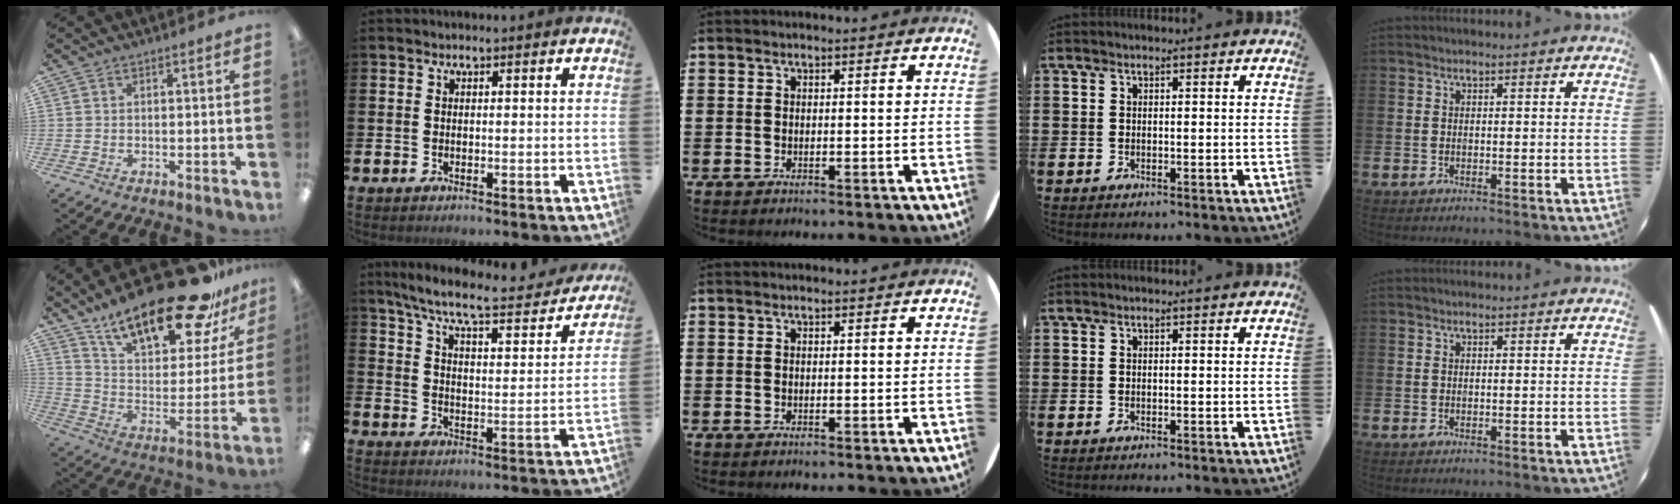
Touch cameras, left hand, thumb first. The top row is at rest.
{"thumb": {"total": 25.6, "force": [18.8, 8.8, 15.0], "torque": [-0.246, -0.115, 0.315]}, "index": {"total": 8.4, "force": [7.4, 1.1, 3.8], "torque": [-0.100, -0.048, 0.122]}}